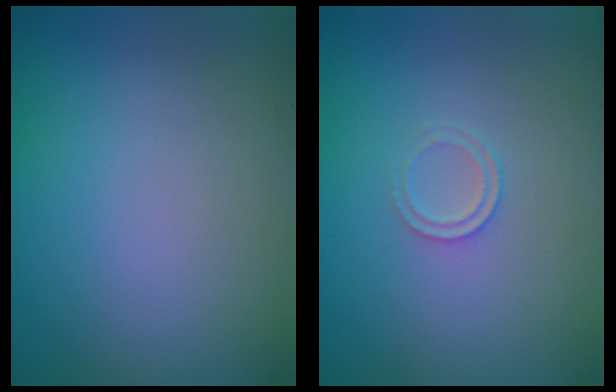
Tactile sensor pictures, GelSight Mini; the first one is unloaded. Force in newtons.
{"total": 1.2, "press": 1.2, "slide": 0.2}